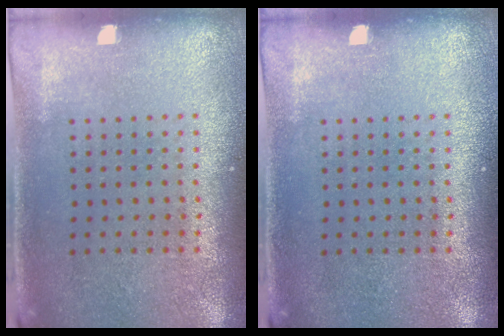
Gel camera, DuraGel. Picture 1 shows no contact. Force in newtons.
{"total": 0.0}